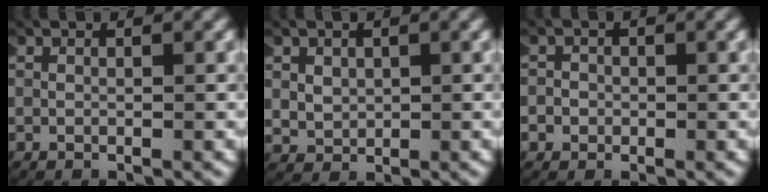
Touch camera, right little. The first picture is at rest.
{"total": 1.8, "force": [0.5, 1.6, 0.6], "torque": [-0.031, -0.006, 0.018]}
{"total": 2.9, "force": [-0.8, 2.7, 0.2], "torque": [-0.015, 0.004, -0.027]}